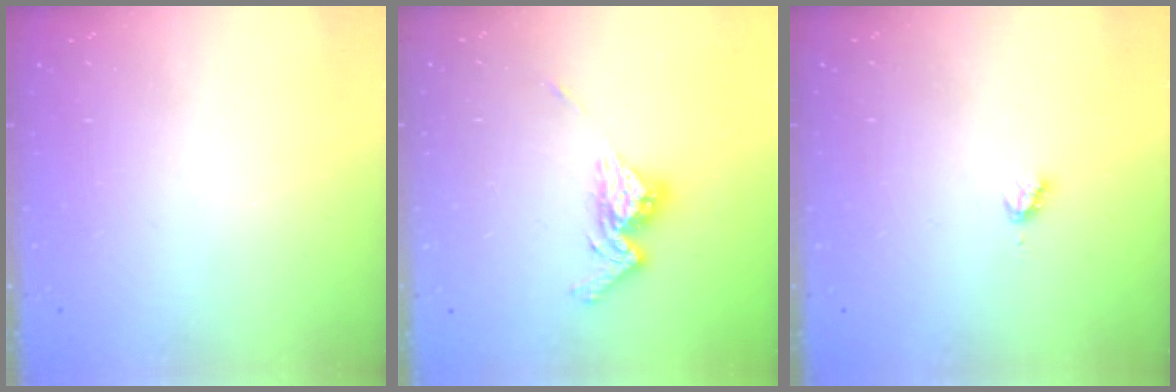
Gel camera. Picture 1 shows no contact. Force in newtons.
{"total": 11.2, "press": 11.1, "slide": 0.9}
{"total": 2.8, "press": 2.8, "slide": 0.3}